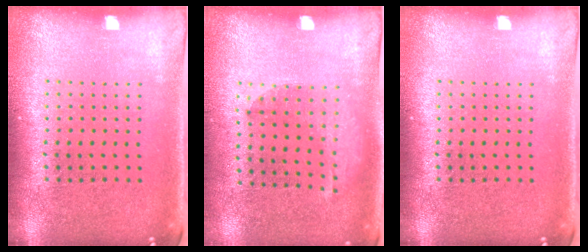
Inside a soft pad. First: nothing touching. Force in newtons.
{"total": 1.2, "press": 1.0, "slide": 0.7}
{"total": 0.0}